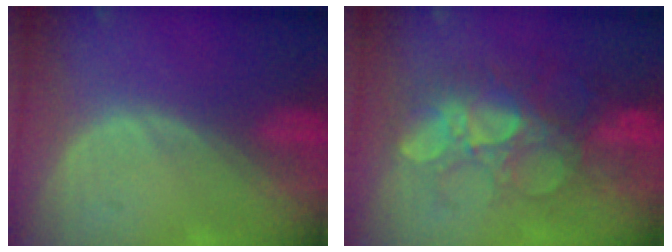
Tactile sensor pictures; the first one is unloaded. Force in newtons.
{"total": 8.8, "press": 8.6, "slide": 1.5}